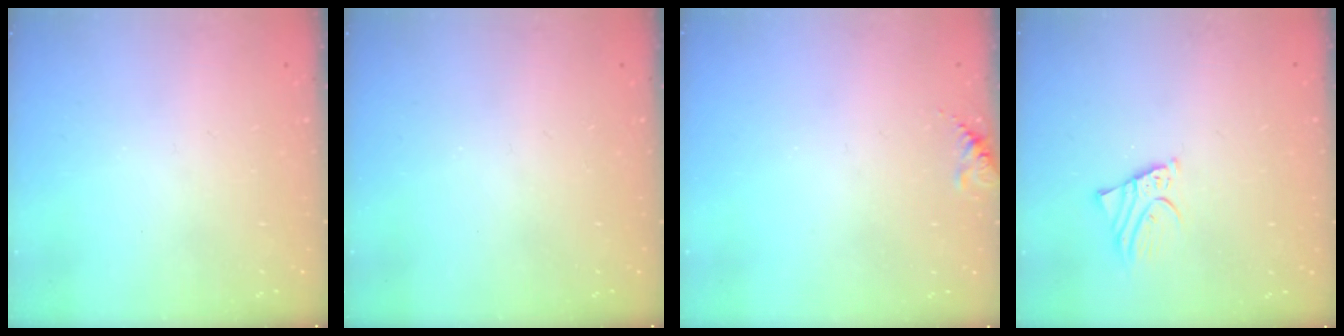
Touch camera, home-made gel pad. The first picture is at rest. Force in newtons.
{"total": 0.0}
{"total": 5.7, "press": 5.7, "slide": 0.5}
{"total": 2.2, "press": 2.2, "slide": 0.1}